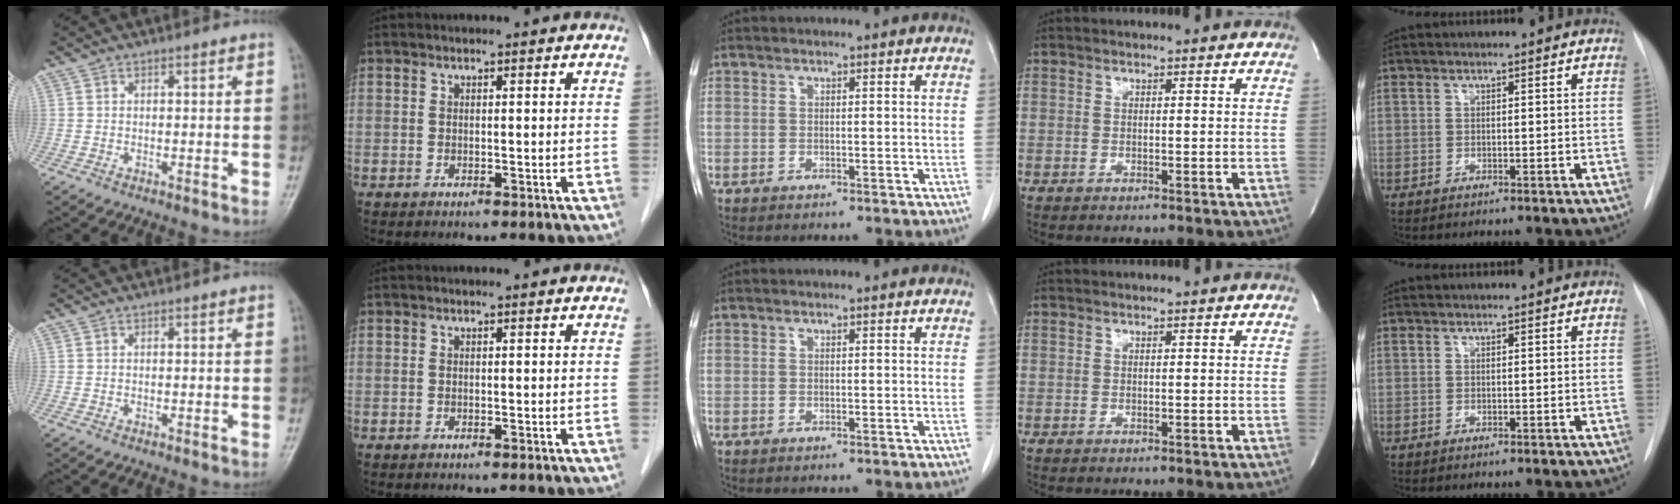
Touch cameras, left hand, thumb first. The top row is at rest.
{}